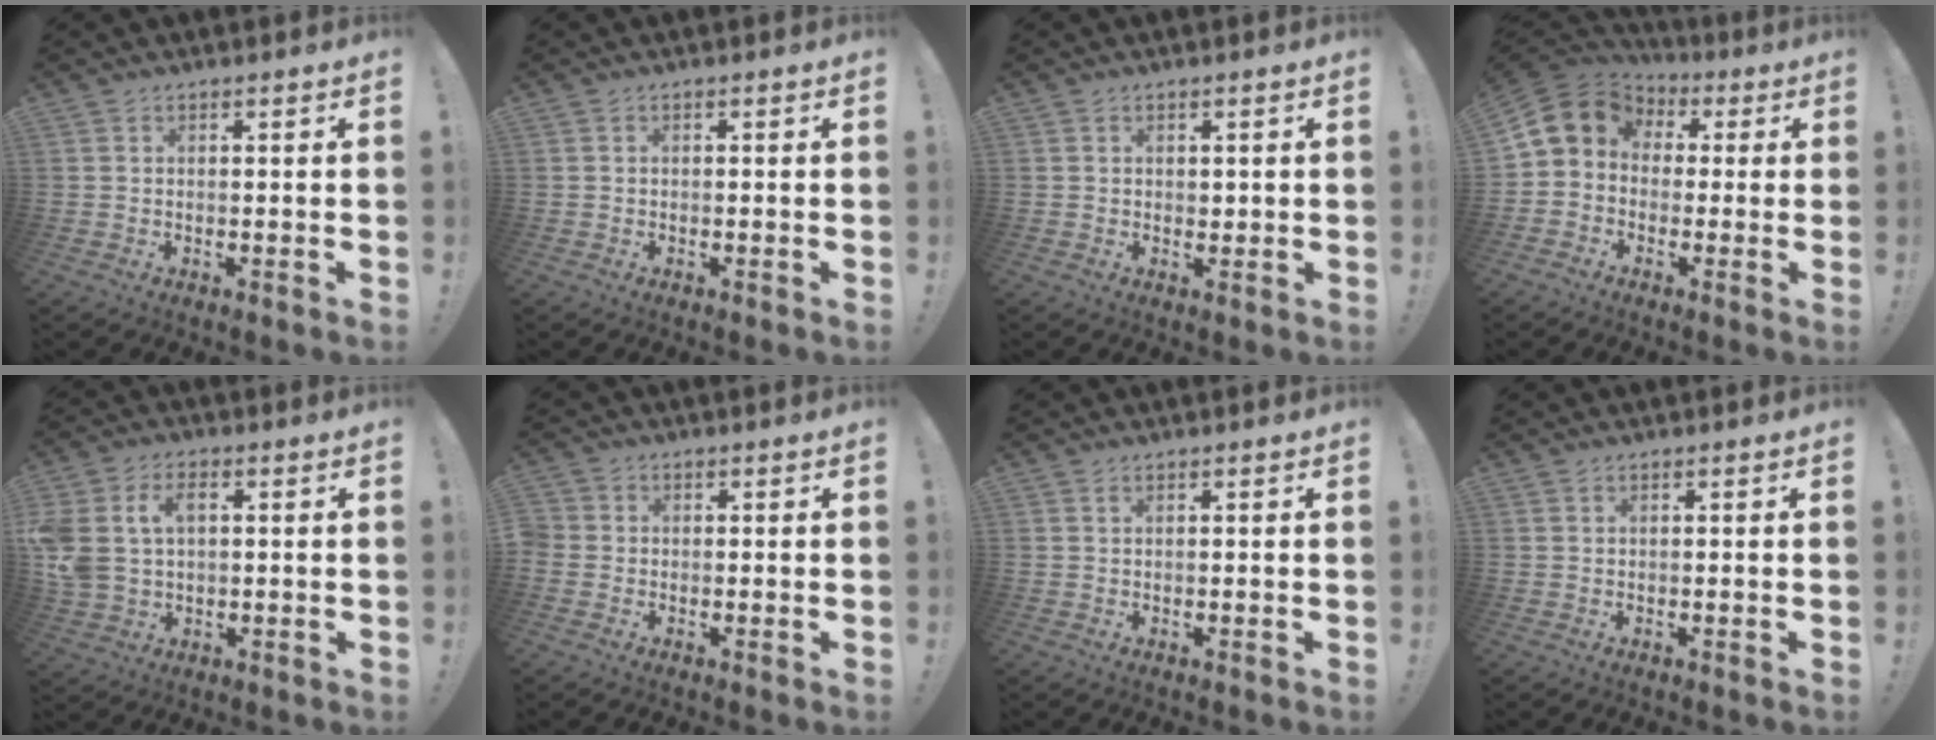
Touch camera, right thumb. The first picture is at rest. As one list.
[{"total": 0.0}, {"total": 1.2, "force": [0.6, 1.0, 0.2], "torque": [0.012, -0.005, 0.007]}, {"total": 10.1, "force": [1.7, 8.7, 4.9], "torque": [-0.074, -0.001, 0.040]}, {"total": 9.9, "force": [2.3, 6.9, 6.7], "torque": [-0.140, -0.001, 0.043]}, {"total": 2.2, "force": [-0.9, 1.8, 0.9], "torque": [-0.013, 0.007, -0.015]}, {"total": 0.0}, {"total": 0.0}]